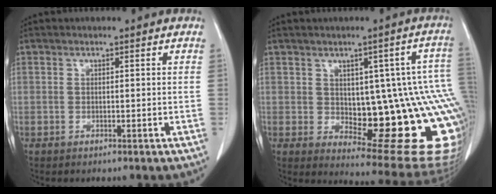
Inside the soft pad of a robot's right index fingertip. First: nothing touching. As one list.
[{"total": 19.8, "force": [-2.0, 7.3, 18.3], "torque": [-0.135, 0.021, -0.001]}]